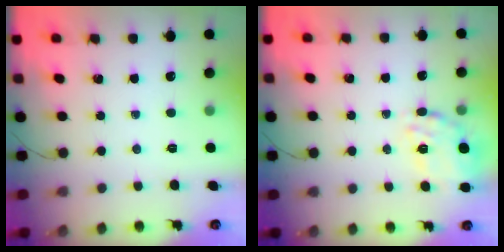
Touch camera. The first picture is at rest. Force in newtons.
{"total": 17.7, "press": 17.5, "slide": 2.9}